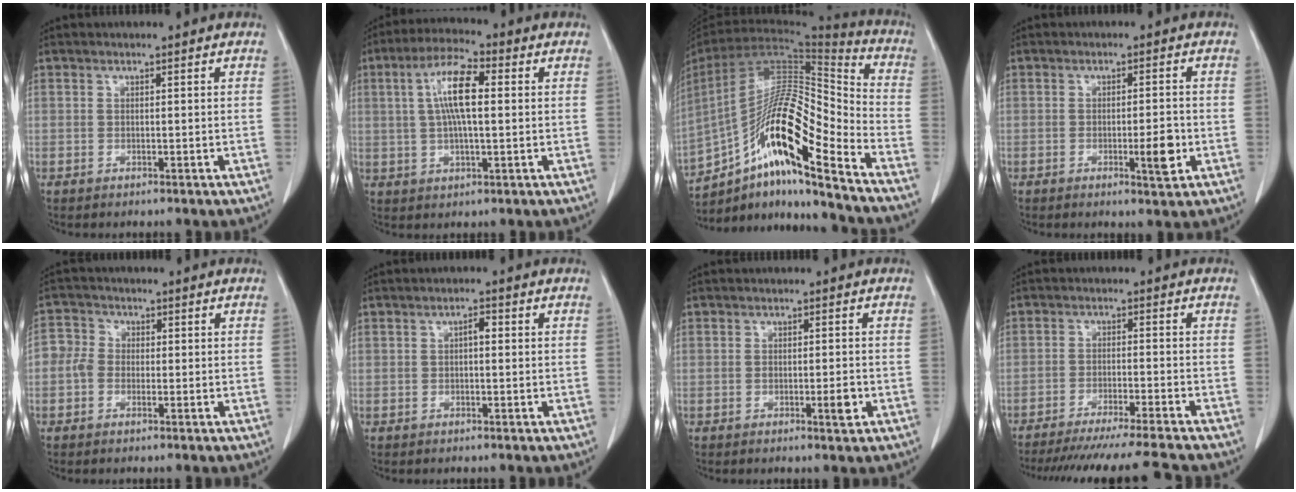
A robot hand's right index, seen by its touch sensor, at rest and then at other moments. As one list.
[{"total": 8.0, "force": [1.4, 1.8, 7.7], "torque": [-0.148, 0.015, 0.024]}, {"total": 19.8, "force": [-11.6, 2.4, 15.9], "torque": [-0.300, 0.011, -0.207]}, {"total": 4.2, "force": [-1.2, 0.7, 4.0], "torque": [-0.059, -0.003, -0.016]}, {"total": 3.4, "force": [-0.7, 2.9, 1.7], "torque": [-0.033, 0.016, -0.021]}, {"total": 1.5, "force": [0.1, 0.5, 1.4], "torque": [-0.022, 0.005, 0.002]}, {"total": 2.3, "force": [-0.8, 0.4, 2.1], "torque": [-0.033, -0.003, -0.012]}, {"total": 15.0, "force": [-13.7, -1.5, 5.9], "torque": [-0.083, -0.042, -0.205]}]